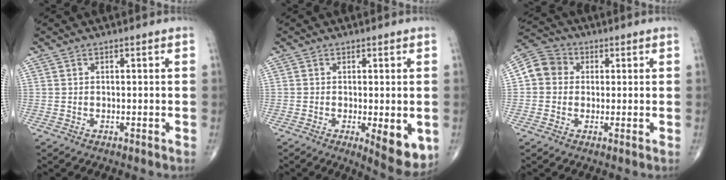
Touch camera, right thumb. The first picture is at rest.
{"total": 7.7, "force": [-1.8, 2.5, 7.1], "torque": [-0.088, -0.019, -0.021]}
{"total": 6.6, "force": [0.7, 5.9, 2.7], "torque": [-0.036, 0.018, -0.001]}